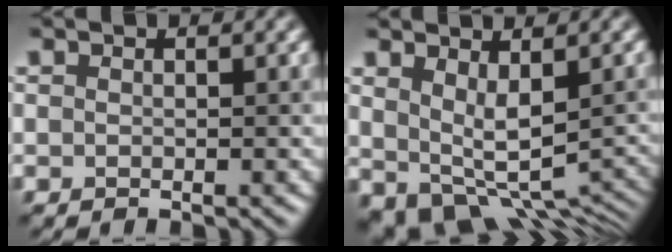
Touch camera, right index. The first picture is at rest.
{"total": 5.7, "force": [0.2, 2.9, 4.9], "torque": [-0.088, -0.030, 0.016]}